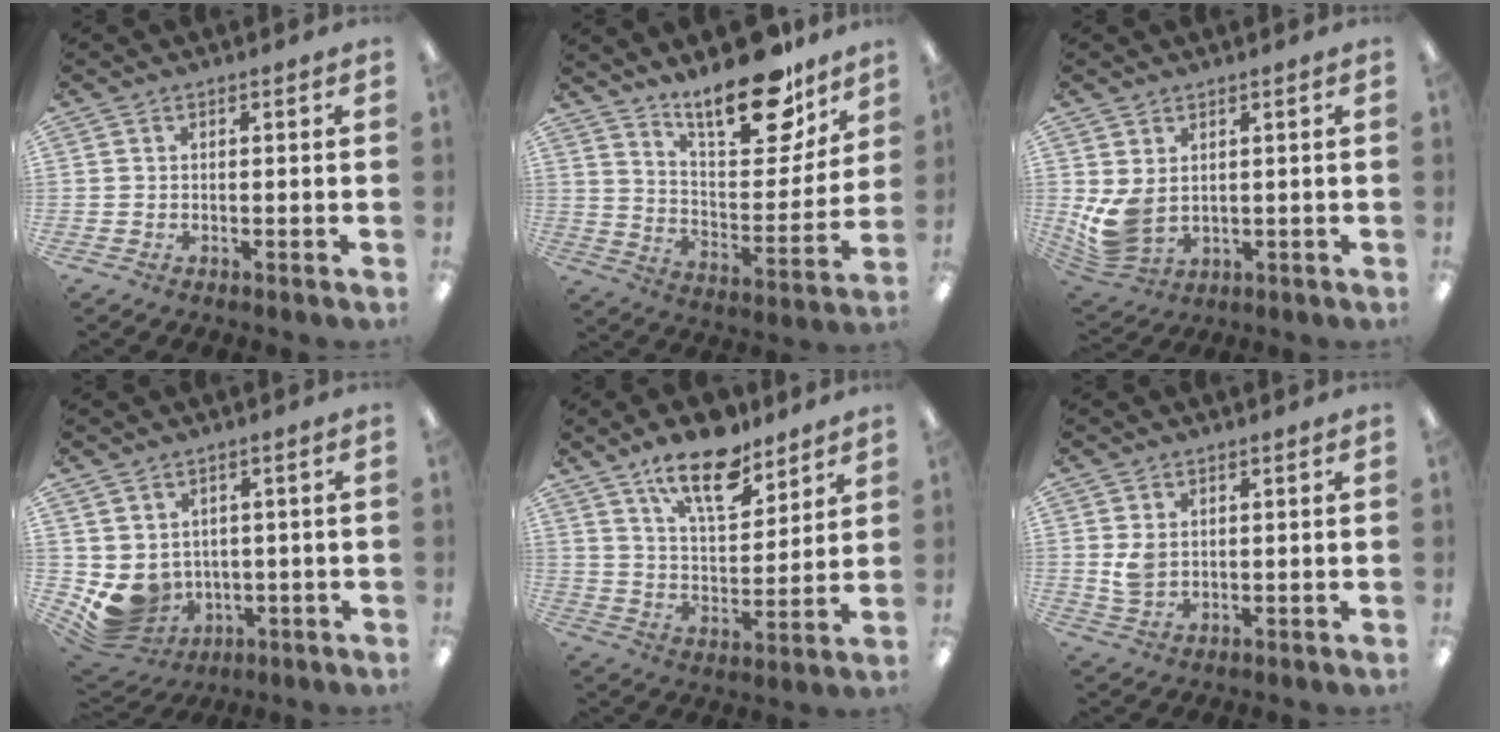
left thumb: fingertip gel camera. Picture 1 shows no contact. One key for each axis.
{"total": 21.6, "fx": 16.3, "fy": 7.8, "fz": 11.8, "tx": -0.175, "ty": -0.109, "tz": 0.274}
{"total": 8.0, "fx": 1.6, "fy": 5.6, "fz": 5.5, "tx": -0.128, "ty": -0.014, "tz": 0.033}
{"total": 7.2, "fx": -0.2, "fy": 6.8, "fz": 2.4, "tx": -0.066, "ty": -0.018, "tz": 0.006}
{"total": 15.3, "fx": 11.5, "fy": 5.8, "fz": 8.2, "tx": -0.133, "ty": -0.063, "tz": 0.199}
{"total": 4.1, "fx": 1.4, "fy": 2.9, "fz": 2.6, "tx": -0.044, "ty": 0.001, "tz": 0.027}